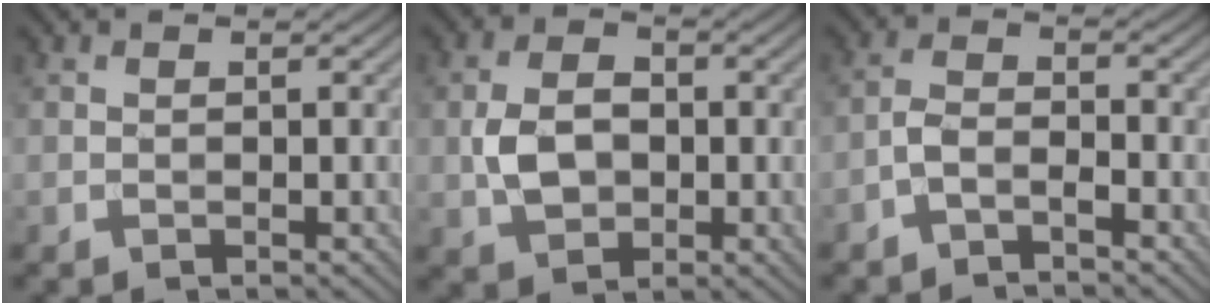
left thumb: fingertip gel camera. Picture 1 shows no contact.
{"total": 5.6, "force": [-0.6, 4.0, 3.9], "torque": [-0.079, -0.005, -0.011]}
{"total": 2.8, "force": [-2.0, 1.0, 1.7], "torque": [-0.036, 0.007, -0.048]}